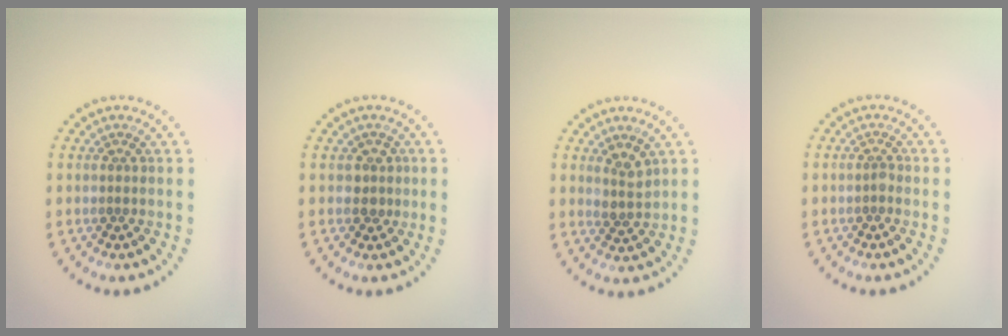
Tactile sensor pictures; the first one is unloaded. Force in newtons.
{"total": 1.4, "press": 1.2, "slide": 0.6}
{"total": 1.9, "press": 1.5, "slide": 1.2}
{"total": 0.6, "press": 0.5, "slide": 0.3}